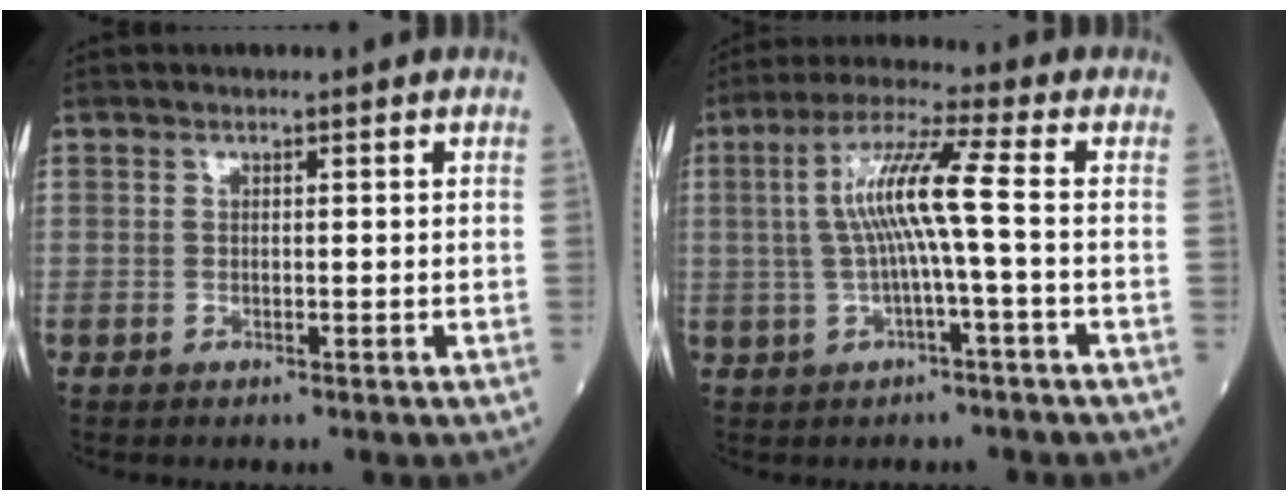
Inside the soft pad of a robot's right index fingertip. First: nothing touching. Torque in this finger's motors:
{"motor_torque": [1.48, 0.00, 0.73, 0.21]}